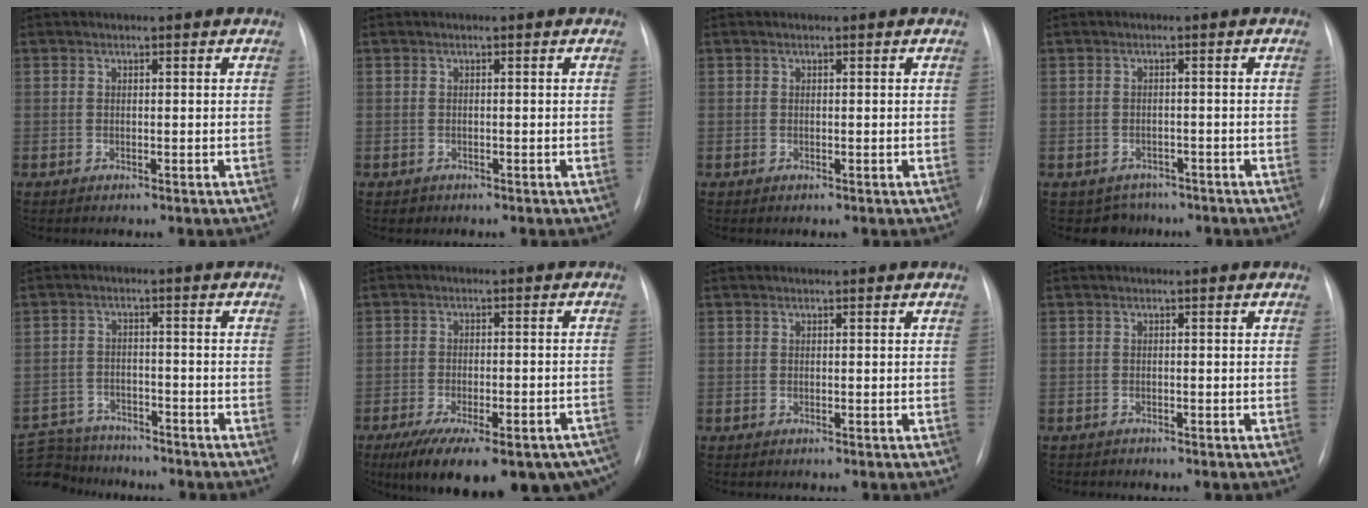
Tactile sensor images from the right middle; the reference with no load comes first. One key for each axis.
{"total": 0.7, "fx": -0.4, "fy": 0.5, "fz": 0.0, "tx": -0.005, "ty": 0.002, "tz": -0.005}
{"total": 0.0}
{"total": 3.8, "fx": -2.8, "fy": 2.5, "fz": -0.2, "tx": 0.005, "ty": 0.011, "tz": -0.038}
{"total": 11.3, "fx": -10.5, "fy": 3.7, "fz": 1.9, "tx": -0.048, "ty": 0.011, "tz": -0.161}
{"total": 22.7, "fx": -16.2, "fy": 7.3, "fz": 14.0, "tx": -0.163, "ty": -0.008, "tz": -0.207}
{"total": 0.0}
{"total": 0.7, "fx": -0.7, "fy": 0.3, "fz": -0.1, "tx": -0.004, "ty": 0.001, "tz": -0.014}